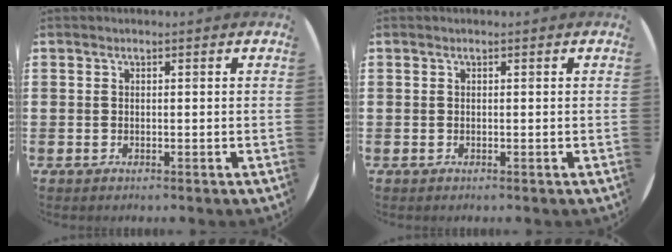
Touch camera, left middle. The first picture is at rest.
{"total": 0.0}